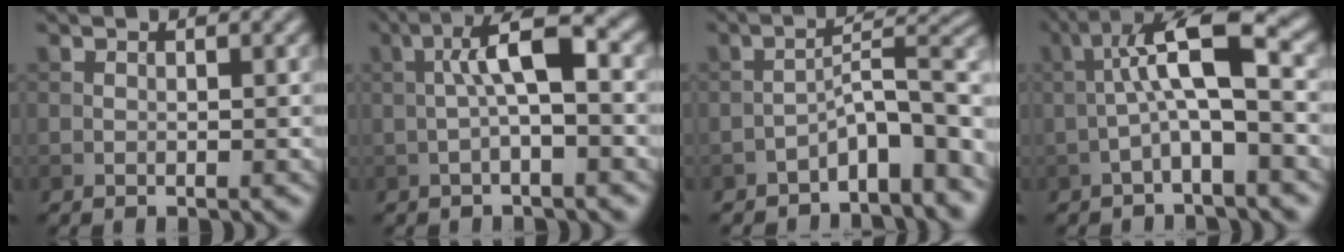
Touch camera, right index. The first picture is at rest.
{"total": 5.4, "force": [0.0, 1.3, 5.2], "torque": [-0.097, 0.021, -0.009]}
{"total": 7.0, "force": [-4.3, 2.1, 5.0], "torque": [-0.061, 0.018, -0.074]}
{"total": 6.7, "force": [-0.6, 1.5, 6.5], "torque": [-0.113, 0.030, -0.021]}